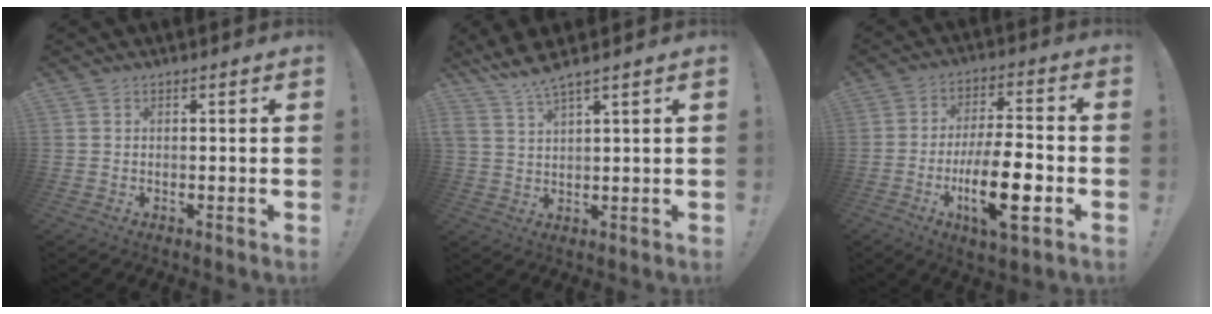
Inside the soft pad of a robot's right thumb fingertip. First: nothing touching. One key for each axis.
{"total": 5.2, "fx": 4.4, "fy": -0.2, "fz": 2.7, "tx": -0.063, "ty": -0.020, "tz": 0.079}
{"total": 16.9, "fx": -5.2, "fy": 5.2, "fz": 15.2, "tx": -0.255, "ty": 0.010, "tz": -0.085}